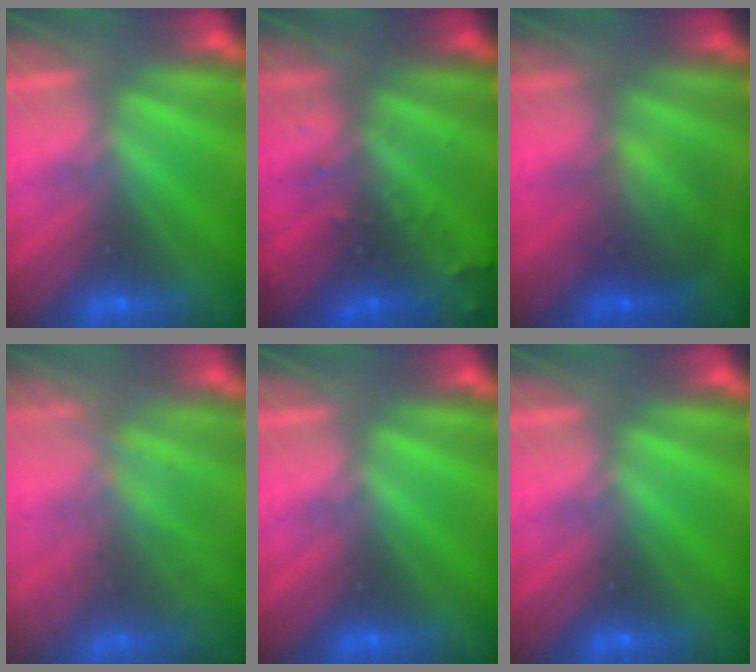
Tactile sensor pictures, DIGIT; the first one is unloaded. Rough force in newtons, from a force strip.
{"total": 7.8}
{"total": 2.1}
{"total": 11.1}
{"total": 0.0}
{"total": 0.0}